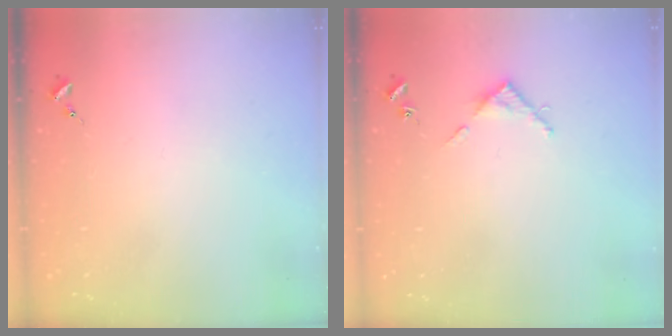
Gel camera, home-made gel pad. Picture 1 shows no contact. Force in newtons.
{"total": 4.1, "press": 4.1, "slide": 0.3}